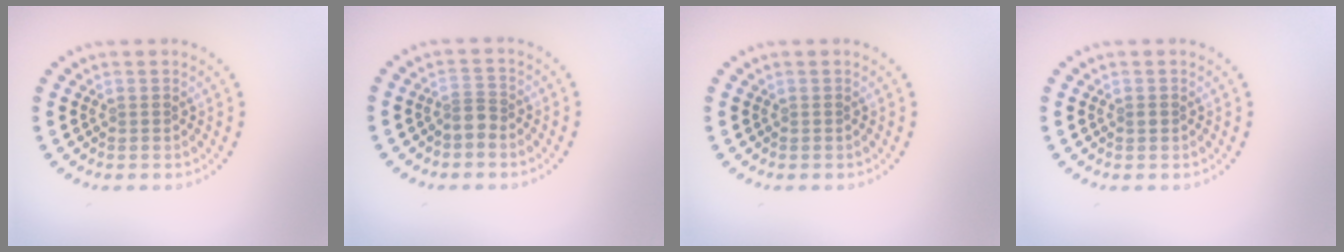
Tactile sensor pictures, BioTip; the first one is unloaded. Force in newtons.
{"total": 1.2, "press": 0.9, "slide": 0.8}
{"total": 0.0}
{"total": 0.6, "press": 0.6, "slide": 0.1}